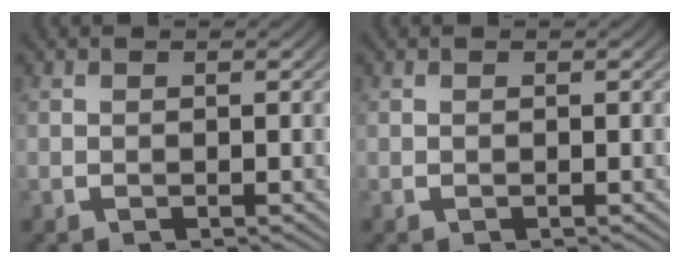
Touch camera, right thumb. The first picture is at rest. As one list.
[{"total": 0.0}]